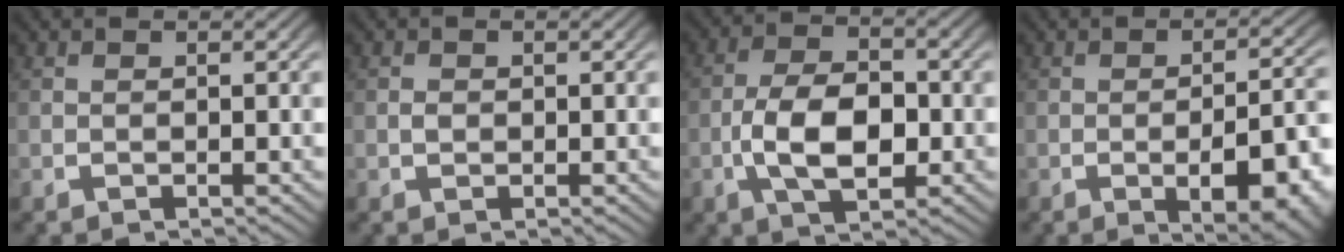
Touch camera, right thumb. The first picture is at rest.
{"total": 0.8, "force": [-0.1, 0.6, 0.4], "torque": [-0.010, -0.005, 0.001]}
{"total": 7.5, "force": [-1.0, 4.5, 5.9], "torque": [-0.126, -0.028, -0.004]}
{"total": 8.2, "force": [-2.3, 4.0, 6.7], "torque": [-0.102, -0.017, -0.024]}